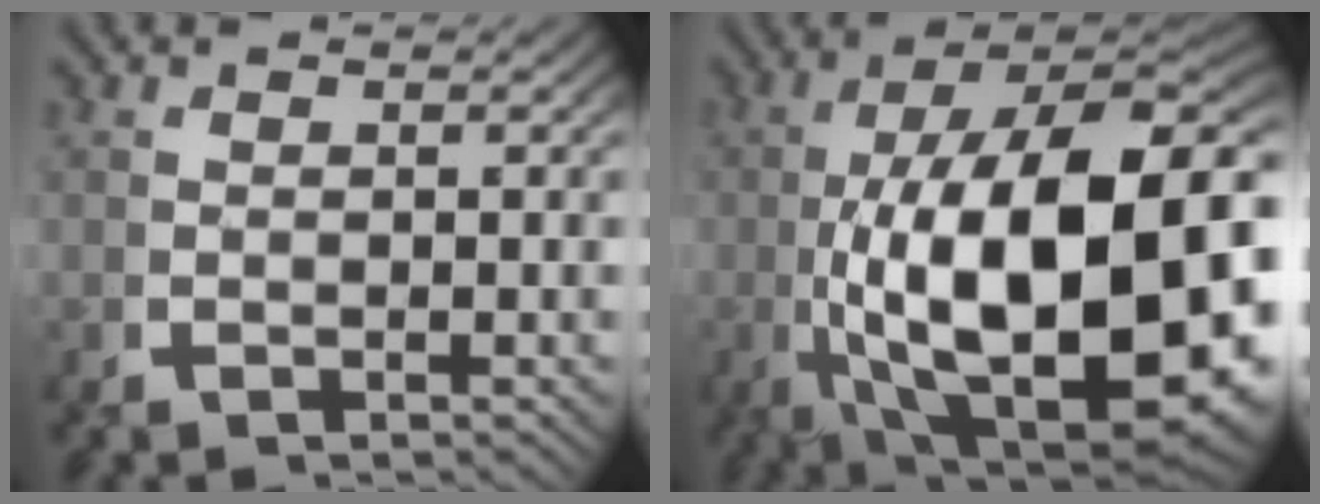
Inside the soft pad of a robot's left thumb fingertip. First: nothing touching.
{"total": 27.8, "force": [-3.4, 15.3, 22.9], "torque": [-0.399, -0.108, 0.013]}